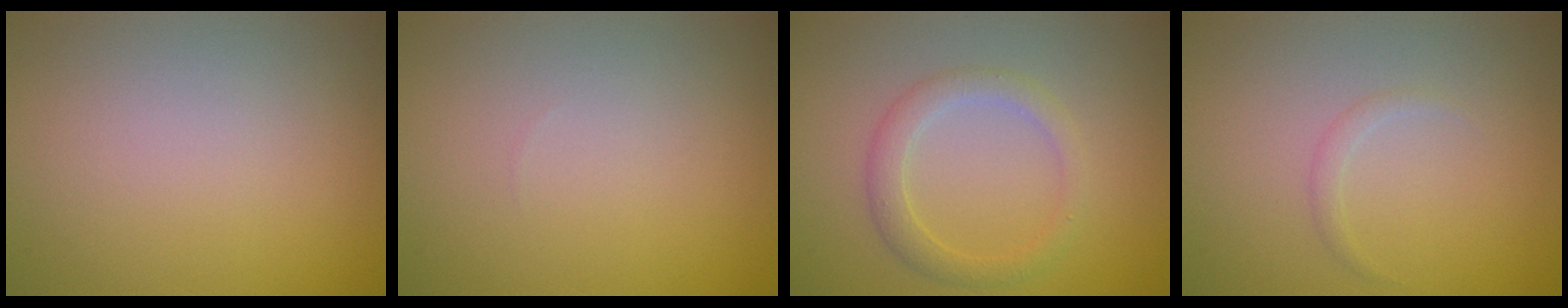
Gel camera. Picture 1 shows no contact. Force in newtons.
{"total": 0.0}
{"total": 2.4, "press": 2.4, "slide": 0.1}
{"total": 0.7, "press": 0.7, "slide": 0.0}